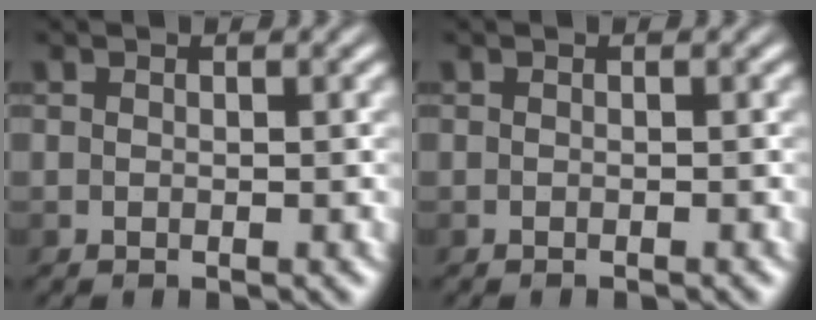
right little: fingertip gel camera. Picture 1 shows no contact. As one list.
[{"total": 0.0}]